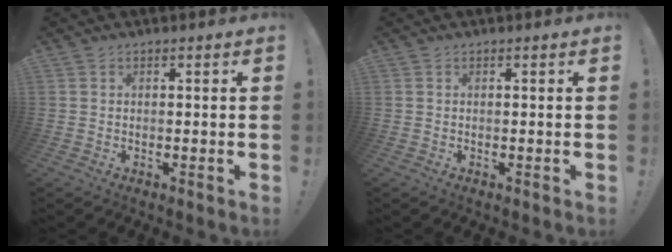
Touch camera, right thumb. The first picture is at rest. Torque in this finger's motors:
{"motor_torque": [0.00, 0.00, -0.01, 0.01, 0.00]}